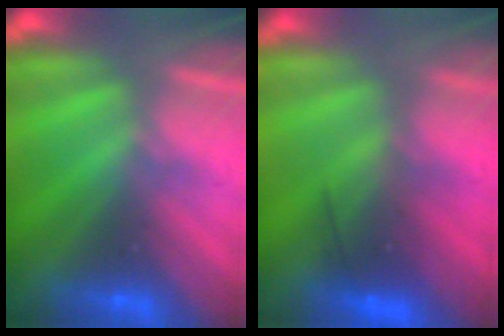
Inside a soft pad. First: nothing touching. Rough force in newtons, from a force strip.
{"total": 6.8}